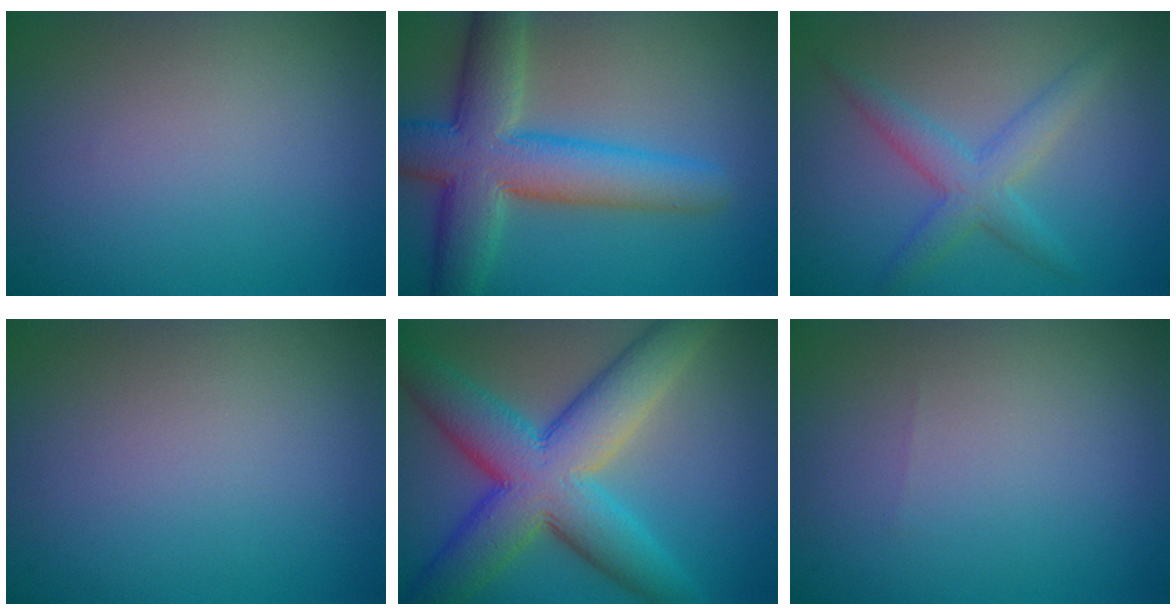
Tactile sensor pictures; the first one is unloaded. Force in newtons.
{"total": 8.9, "press": 8.9, "slide": 0.4}
{"total": 3.4, "press": 3.4, "slide": 0.1}
{"total": 0.0}
{"total": 11.1, "press": 11.1, "slide": 0.3}
{"total": 0.0}